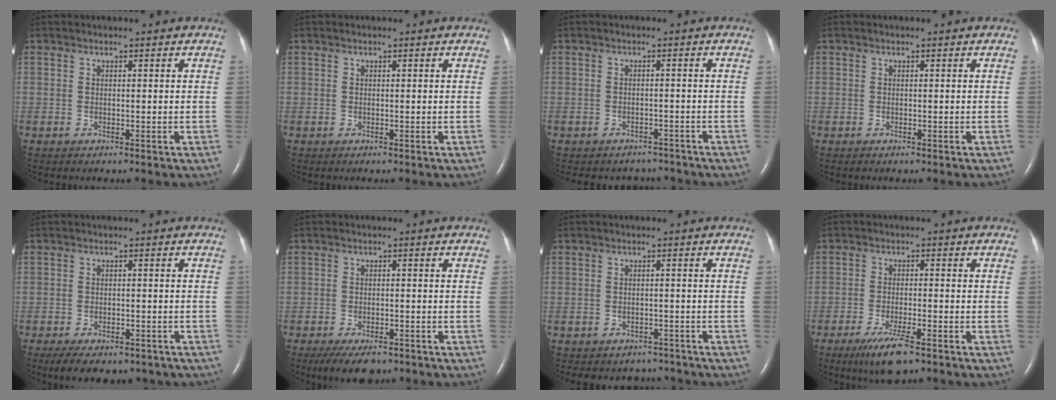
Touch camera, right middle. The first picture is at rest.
{"total": 0.0}
{"total": 6.1, "force": [-5.5, 2.6, 0.3], "torque": [-0.007, 0.008, -0.061]}
{"total": 0.0}
{"total": 11.3, "force": [-8.5, 4.9, 5.5], "torque": [-0.084, -0.001, -0.107]}
{"total": 6.5, "force": [-4.9, 2.5, 3.6], "torque": [-0.059, -0.007, -0.077]}
{"total": 5.5, "force": [-4.8, 2.6, 0.2], "torque": [-0.001, 0.011, -0.053]}
{"total": 6.7, "force": [-4.4, 1.0, 5.0], "torque": [-0.098, -0.015, -0.073]}